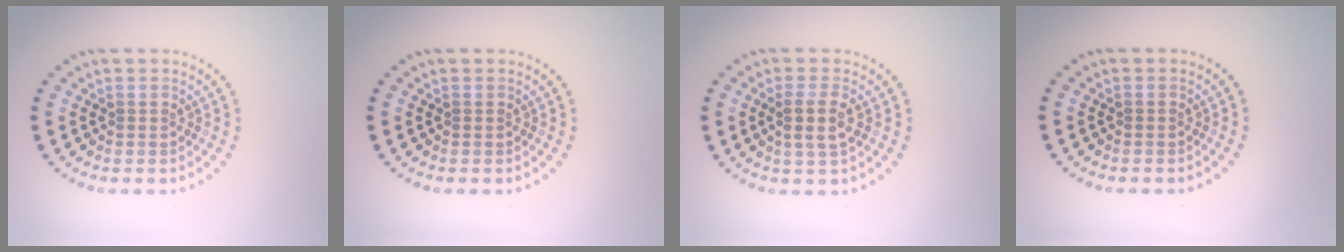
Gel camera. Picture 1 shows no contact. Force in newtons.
{"total": 0.0}
{"total": 2.3, "press": 2.1, "slide": 0.9}
{"total": 0.0}